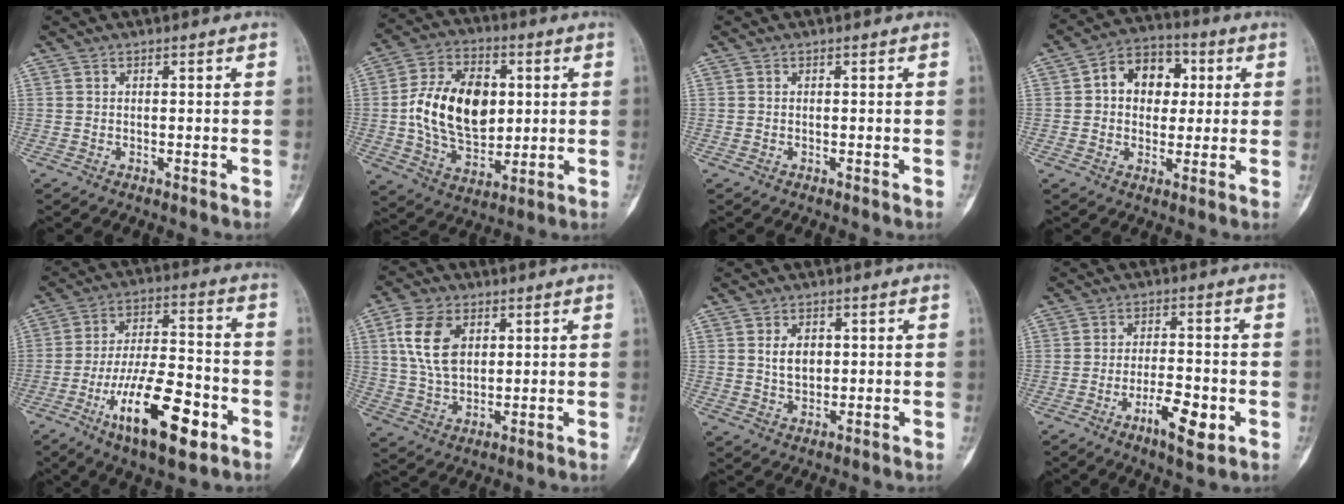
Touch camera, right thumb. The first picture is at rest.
{"total": 17.8, "force": [1.6, 11.6, 13.4], "torque": [-0.208, 0.002, 0.031]}
{"total": 0.0}
{"total": 10.9, "force": [2.1, 8.2, 6.9], "torque": [-0.062, 0.015, 0.026]}
{"total": 18.3, "force": [-8.0, 6.7, 15.0], "torque": [-0.242, 0.039, -0.128]}
{"total": 10.7, "force": [3.3, 7.0, 7.5], "torque": [-0.132, -0.004, 0.066]}
{"total": 4.6, "force": [1.0, 3.2, 3.1], "torque": [-0.040, -0.005, 0.022]}
{"total": 7.9, "force": [-3.2, 2.7, 6.7], "torque": [-0.105, 0.012, -0.051]}